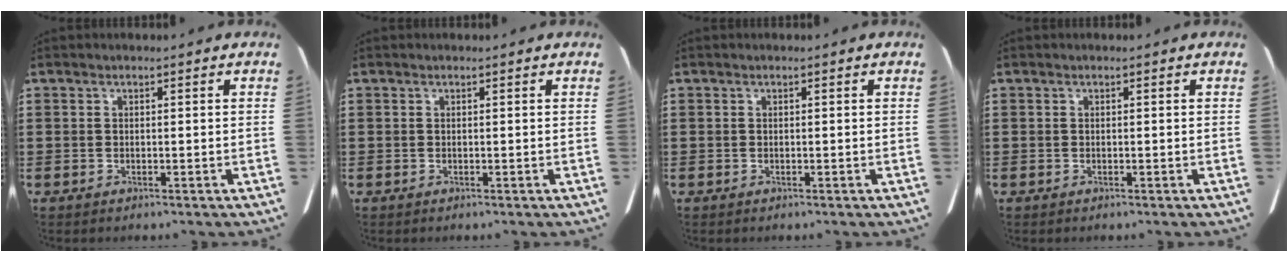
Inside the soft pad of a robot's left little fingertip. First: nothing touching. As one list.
[{"total": 0.0}, {"total": 0.0}, {"total": 0.0}]